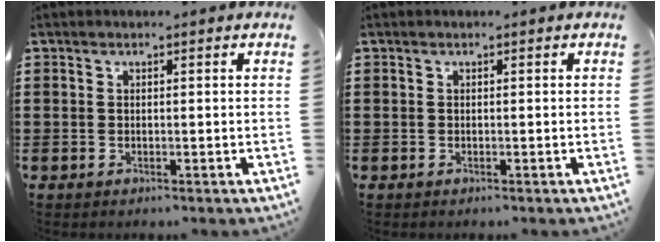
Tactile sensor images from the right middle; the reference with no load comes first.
{"total": 0.0}